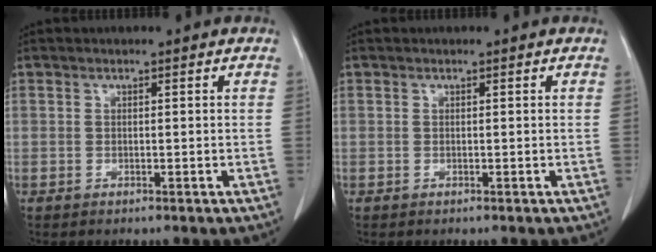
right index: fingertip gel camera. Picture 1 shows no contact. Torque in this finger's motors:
{"motor_torque": [-0.07, 0.05, -0.01, 0.00]}